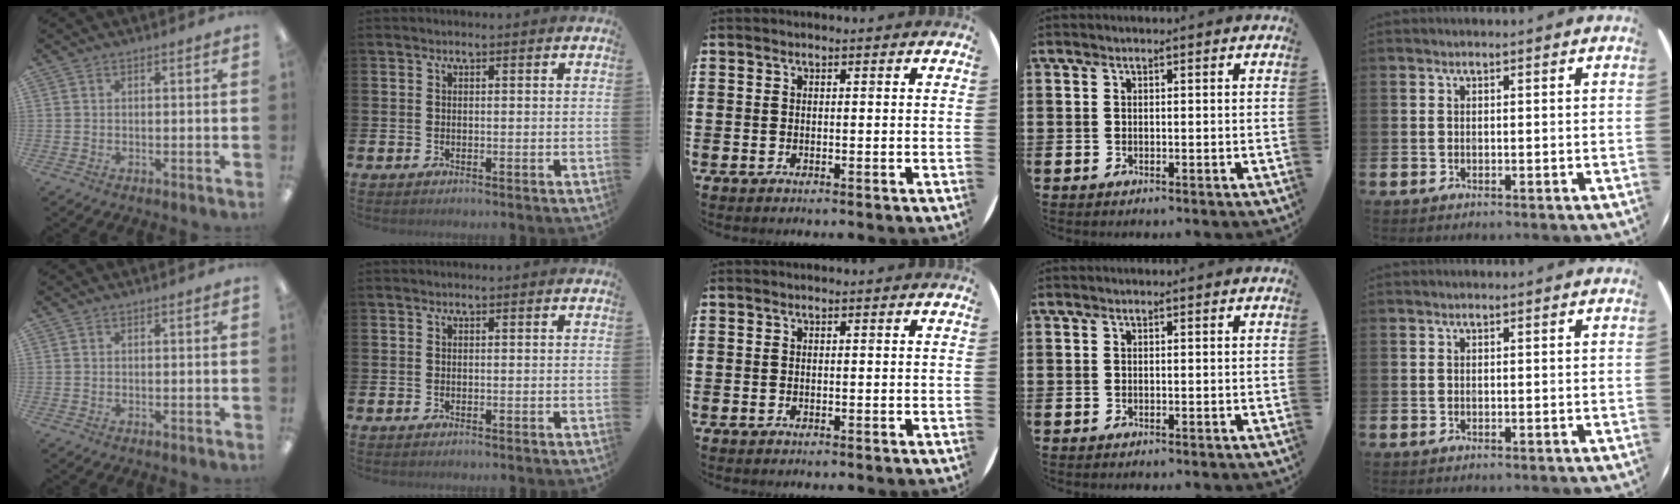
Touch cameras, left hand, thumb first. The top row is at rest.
{}